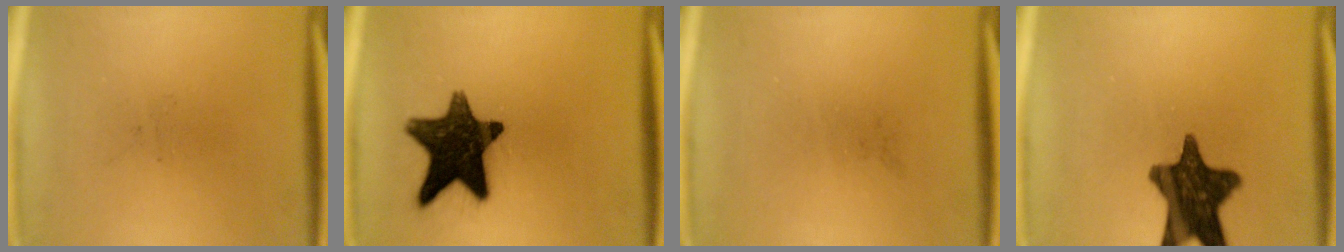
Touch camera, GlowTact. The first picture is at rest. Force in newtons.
{"total": 14.7}
{"total": 0.0}
{"total": 13.4}